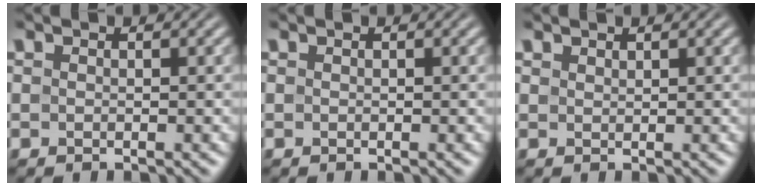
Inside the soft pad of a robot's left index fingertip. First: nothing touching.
{"total": 0.0}
{"total": 0.7, "force": [0.7, 0.1, 0.1], "torque": [-0.001, -0.002, 0.016]}